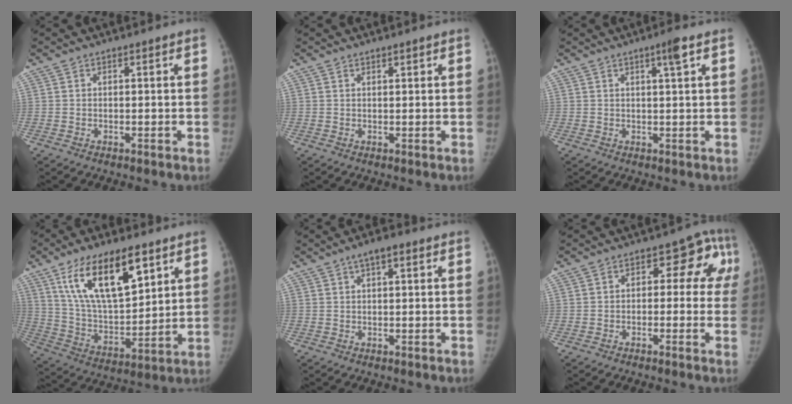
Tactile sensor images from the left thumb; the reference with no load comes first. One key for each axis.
{"total": 0.6, "fx": 0.6, "fy": 0.1, "fz": 0.2, "tx": -0.002, "ty": -0.004, "tz": 0.011}
{"total": 3.0, "fx": 1.5, "fy": 0.0, "fz": 2.5, "tx": -0.042, "ty": -0.006, "tz": 0.027}
{"total": 19.8, "fx": 10.2, "fy": 8.6, "fz": 14.6, "tx": -0.223, "ty": -0.040, "tz": 0.192}
{"total": 3.6, "fx": 1.7, "fy": 1.5, "fz": 2.9, "tx": -0.041, "ty": 0.011, "tz": 0.023}
{"total": 8.5, "fx": -0.2, "fy": 5.2, "fz": 6.8, "tx": -0.032, "ty": 0.038, "tz": -0.014}